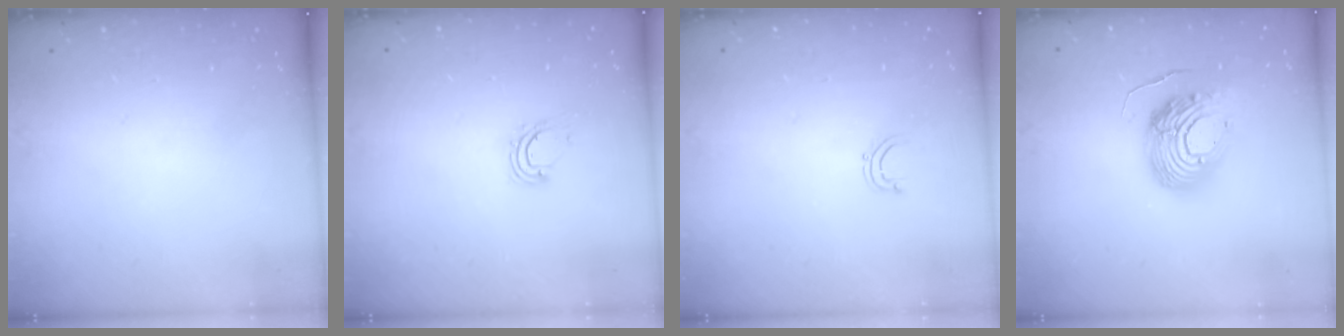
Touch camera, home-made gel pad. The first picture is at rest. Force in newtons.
{"total": 5.4, "press": 5.4, "slide": 0.3}
{"total": 3.3, "press": 3.3, "slide": 0.3}
{"total": 17.3, "press": 17.2, "slide": 1.6}